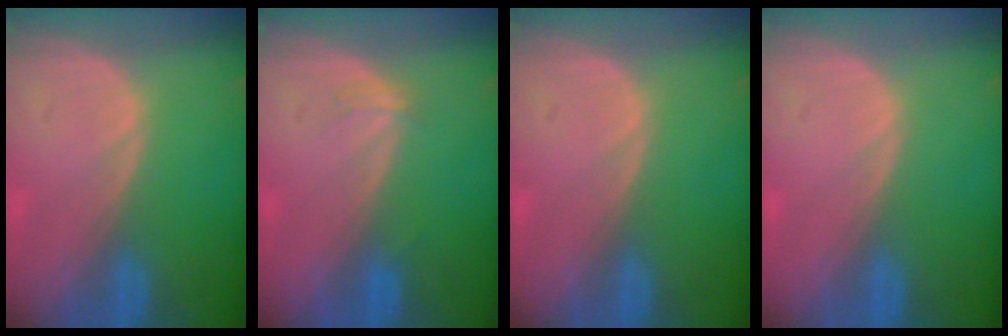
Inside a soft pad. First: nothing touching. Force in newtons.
{"total": 1.1, "press": 1.1, "slide": 0.1}
{"total": 0.0}
{"total": 0.0}